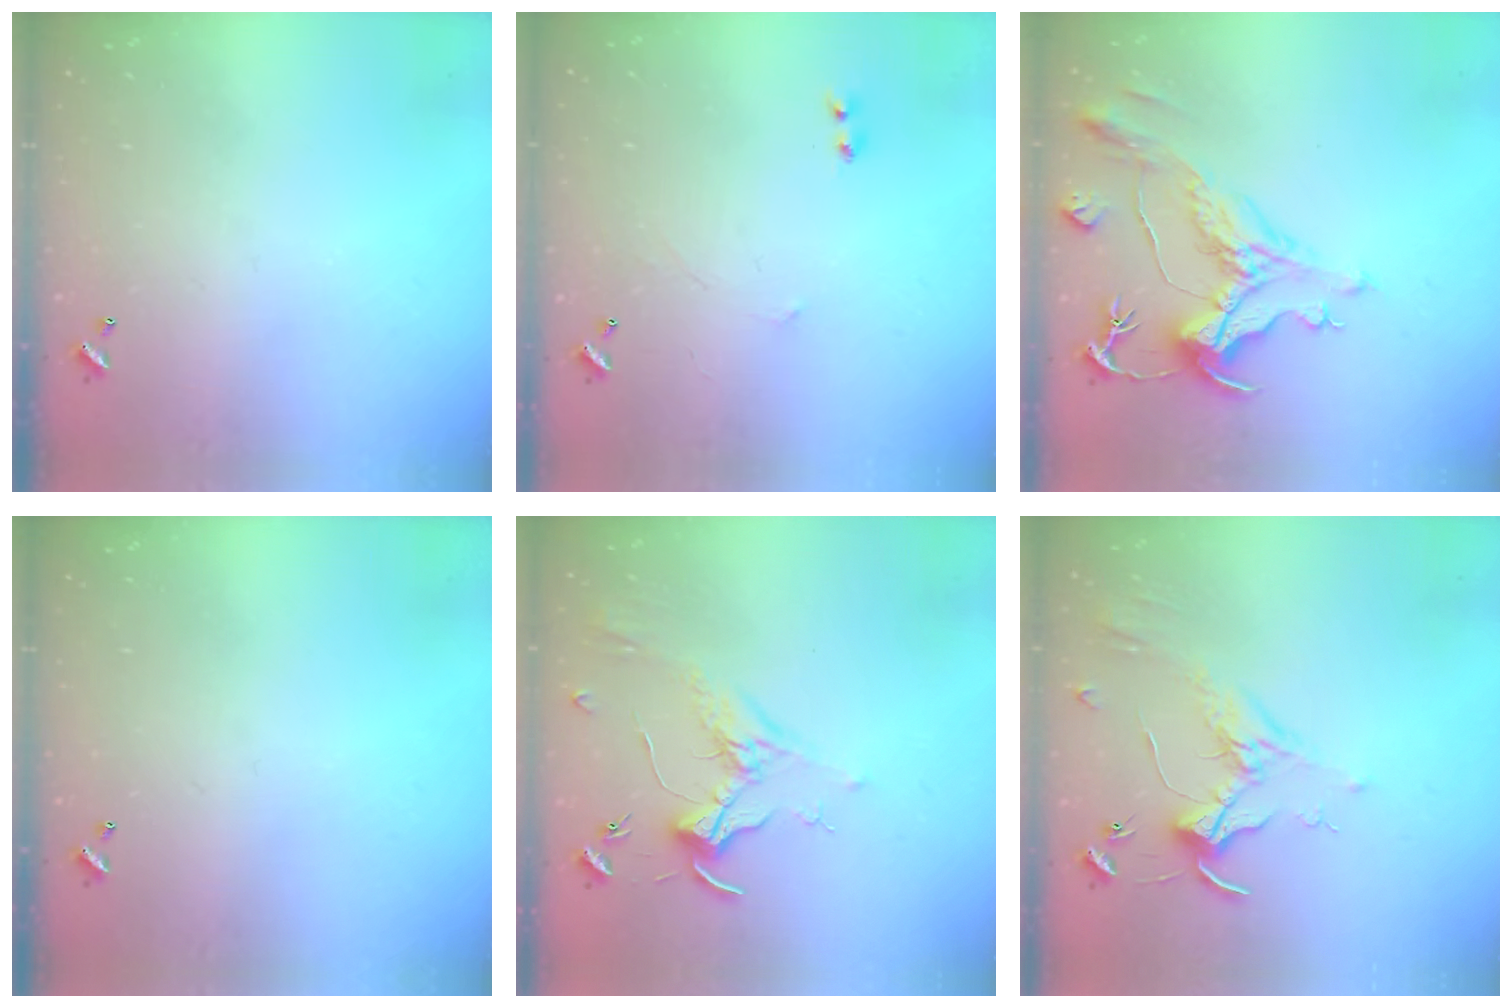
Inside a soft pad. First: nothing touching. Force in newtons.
{"total": 2.3, "press": 2.3, "slide": 0.3}
{"total": 1.9, "press": 0.9, "slide": 1.7}
{"total": 0.0}
{"total": 1.7, "press": 1.6, "slide": 0.7}
{"total": 1.7, "press": 1.6, "slide": 0.5}